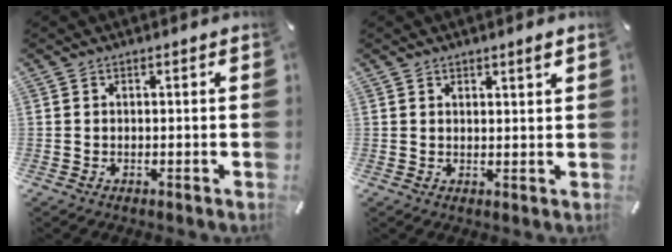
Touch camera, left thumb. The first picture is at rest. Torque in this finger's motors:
{"motor_torque": [0.04, -0.41, 0.18, 0.18, 0.00]}